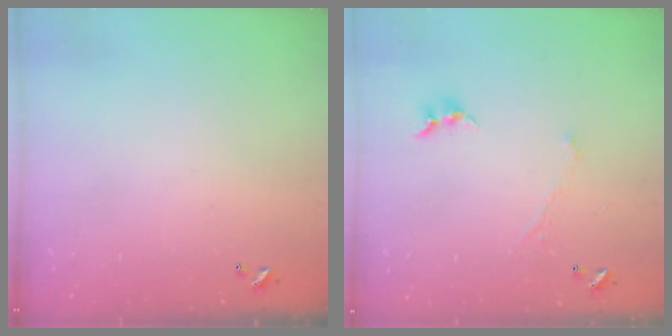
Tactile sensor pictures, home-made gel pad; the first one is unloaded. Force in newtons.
{"total": 1.1, "press": 1.0, "slide": 0.6}